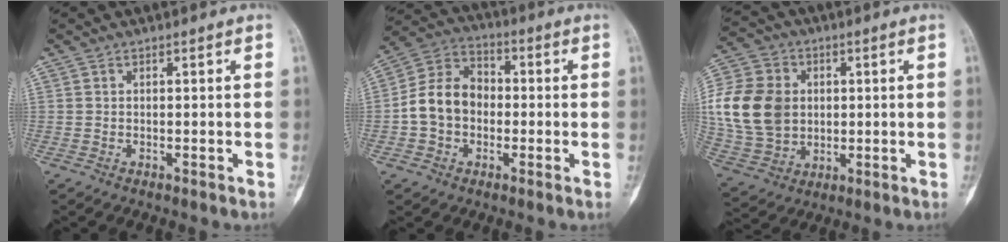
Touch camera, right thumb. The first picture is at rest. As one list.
[{"total": 11.0, "force": [-1.2, 8.7, 6.6], "torque": [-0.110, 0.039, -0.034]}, {"total": 17.6, "force": [1.6, 13.9, 10.7], "torque": [-0.202, 0.008, 0.038]}]